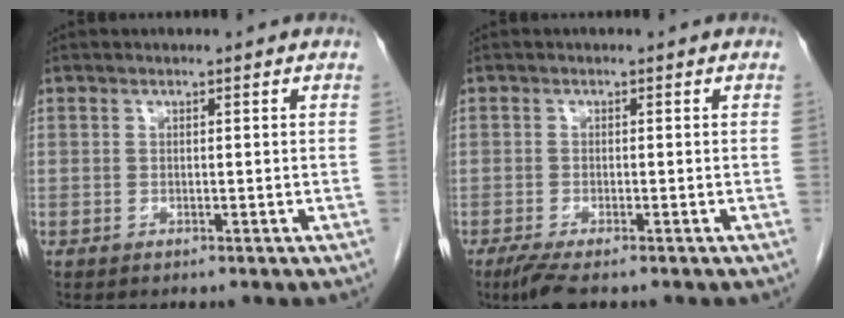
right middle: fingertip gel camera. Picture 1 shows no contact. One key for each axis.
{"total": 3.4, "fx": -2.4, "fy": 0.5, "fz": 2.4, "tx": -0.048, "ty": -0.011, "tz": -0.046}